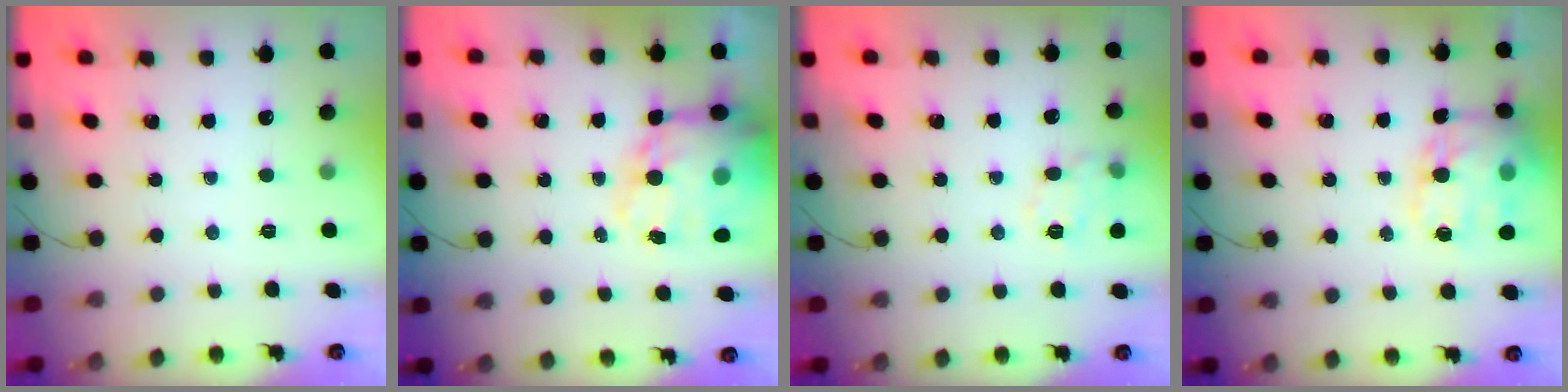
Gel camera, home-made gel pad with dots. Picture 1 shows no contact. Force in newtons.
{"total": 19.7, "press": 19.2, "slide": 4.4}
{"total": 10.2, "press": 10.2, "slide": 0.7}
{"total": 17.7, "press": 17.4, "slide": 3.3}